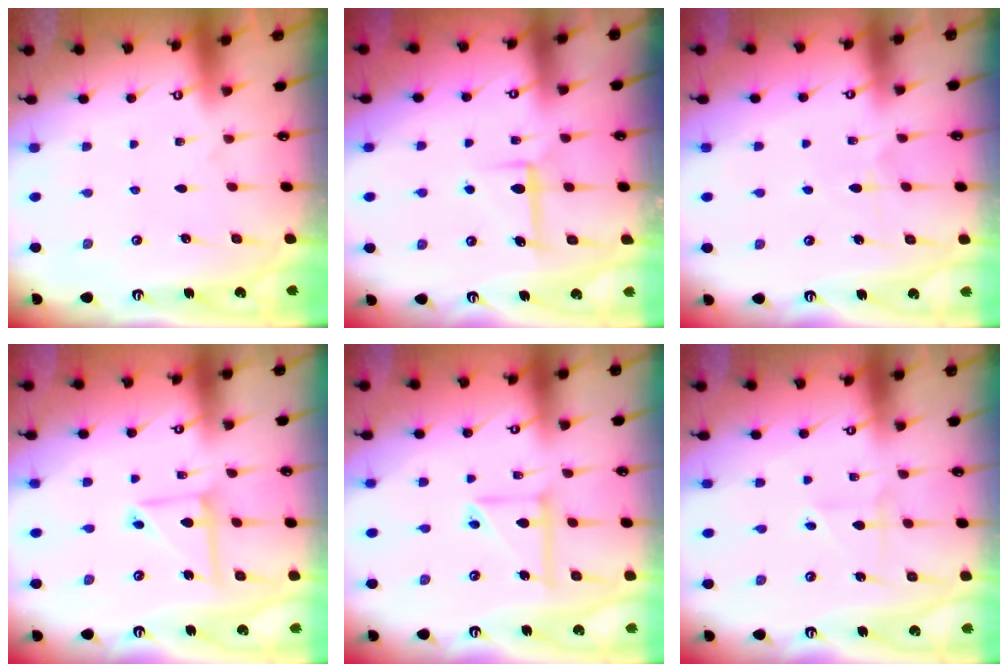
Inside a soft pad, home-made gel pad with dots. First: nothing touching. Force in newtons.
{"total": 6.0, "press": 6.0, "slide": 0.3}
{"total": 4.7, "press": 4.7, "slide": 0.6}
{"total": 7.9, "press": 7.9, "slide": 0.6}
{"total": 9.8, "press": 9.7, "slide": 1.3}
{"total": 2.5, "press": 2.3, "slide": 0.9}